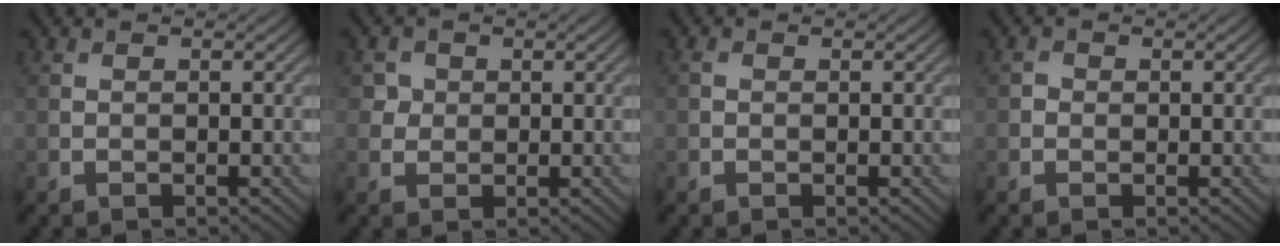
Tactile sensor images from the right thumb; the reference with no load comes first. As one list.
[{"total": 2.2, "force": [0.6, 2.1, 0.5], "torque": [-0.012, -0.009, 0.017]}, {"total": 0.6, "force": [0.1, 0.5, 0.4], "torque": [-0.006, 0.001, 0.000]}, {"total": 0.8, "force": [-0.1, 0.7, 0.2], "torque": [-0.001, -0.004, -0.006]}]